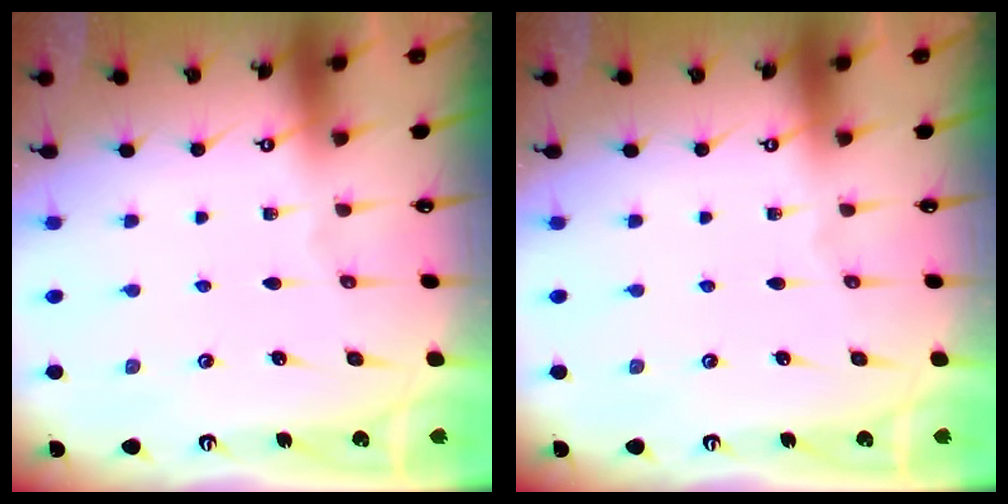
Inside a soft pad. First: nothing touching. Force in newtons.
{"total": 0.0}